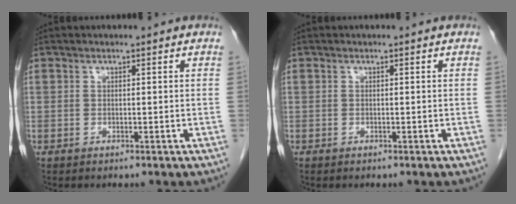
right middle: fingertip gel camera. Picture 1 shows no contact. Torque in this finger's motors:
{"motor_torque": [0.76, -0.58, -0.01, 0.01]}